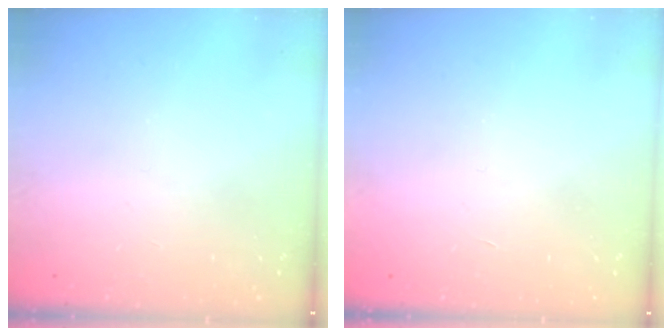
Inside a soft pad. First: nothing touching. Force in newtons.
{"total": 1.7, "press": 1.7, "slide": 0.1}